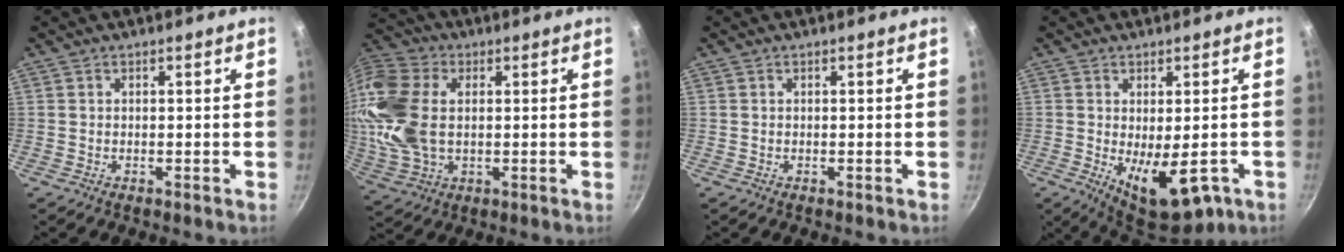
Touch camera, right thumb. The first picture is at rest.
{"total": 19.1, "force": [2.0, 12.9, 14.0], "torque": [-0.293, 0.014, 0.034]}
{"total": 0.0}
{"total": 12.3, "force": [-3.8, 5.6, 10.3], "torque": [-0.120, -0.012, -0.035]}